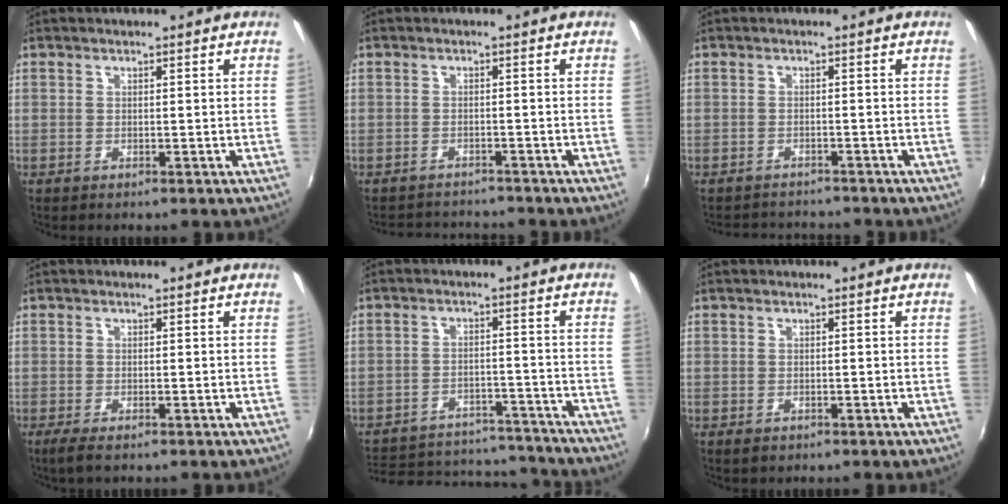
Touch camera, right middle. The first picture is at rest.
{"total": 5.6, "force": [-5.3, 1.7, 0.7], "torque": [-0.027, 0.008, -0.082]}
{"total": 5.2, "force": [-4.9, 1.5, 0.7], "torque": [-0.026, 0.002, -0.076]}
{"total": 2.4, "force": [-1.5, 0.5, 1.7], "torque": [-0.036, -0.009, -0.026]}
{"total": 21.4, "force": [-18.4, 8.3, 7.2], "torque": [-0.163, 0.034, -0.225]}
{"total": 1.2, "force": [-0.6, 0.8, 0.5], "torque": [-0.010, -0.003, -0.010]}